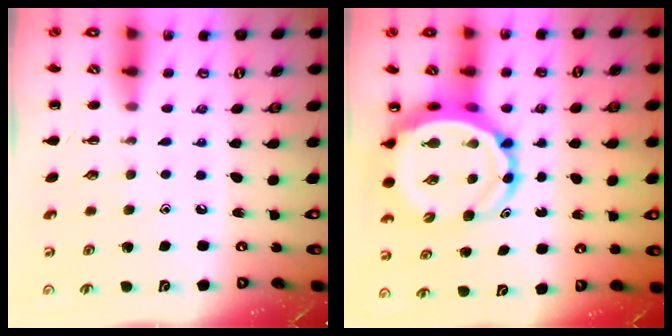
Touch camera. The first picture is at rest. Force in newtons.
{"total": 10.2, "press": 9.7, "slide": 3.3}